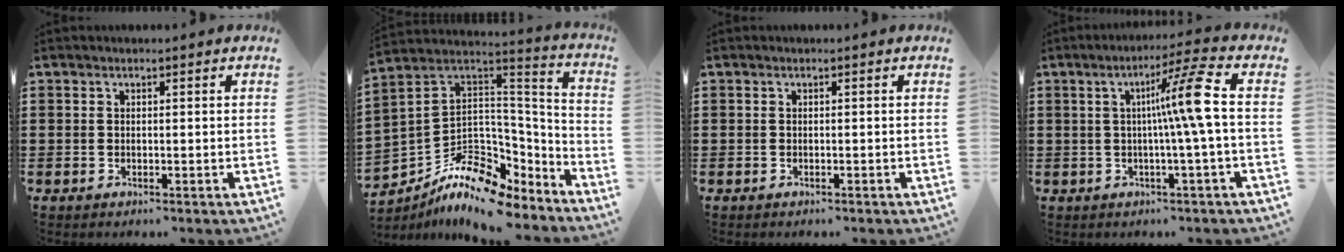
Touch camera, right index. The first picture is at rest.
{"total": 9.9, "force": [-7.1, 5.2, 4.6], "torque": [-0.108, 0.002, -0.133]}
{"total": 0.0}
{"total": 8.8, "force": [0.5, -1.1, 8.7], "torque": [-0.148, -0.008, -0.007]}